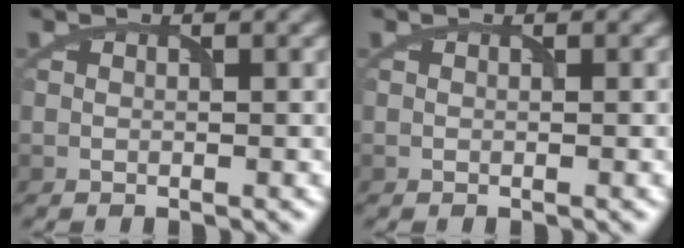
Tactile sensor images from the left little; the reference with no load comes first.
{"total": 0.0}